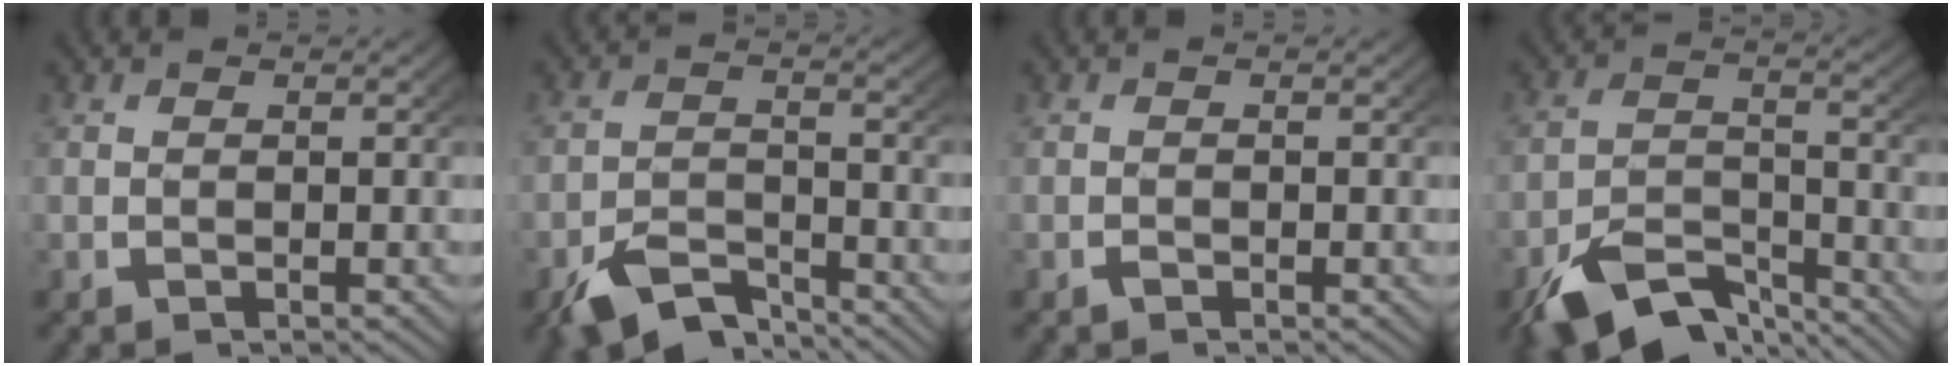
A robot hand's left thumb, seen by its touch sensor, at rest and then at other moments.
{"total": 6.0, "force": [-4.7, 2.5, 2.7], "torque": [-0.045, -0.020, -0.079]}
{"total": 0.5, "force": [-0.4, 0.2, 0.2], "torque": [-0.002, -0.004, -0.008]}
{"total": 8.4, "force": [-6.1, 3.8, 4.4], "torque": [-0.072, -0.025, -0.100]}